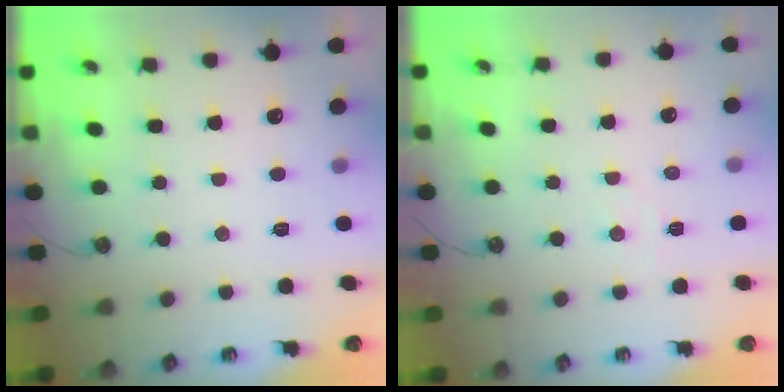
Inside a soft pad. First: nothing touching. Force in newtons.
{"total": 3.3, "press": 3.2, "slide": 0.5}